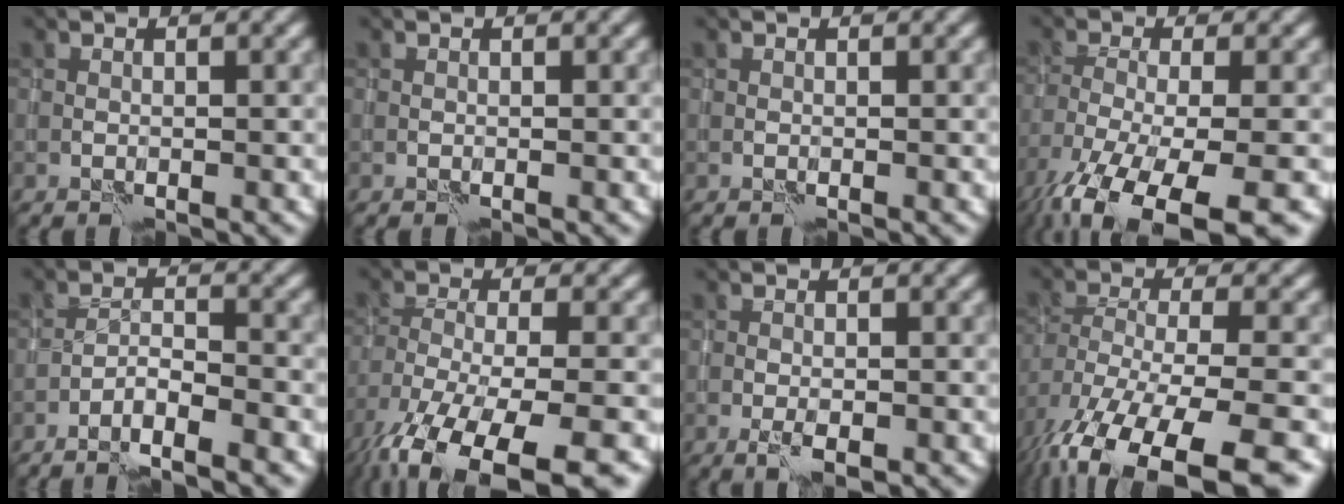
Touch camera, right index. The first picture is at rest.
{"total": 0.0}
{"total": 0.0}
{"total": 12.5, "force": [-8.9, 4.0, 7.9], "torque": [-0.165, -0.047, -0.122]}
{"total": 3.7, "force": [-2.8, 0.5, 2.3], "torque": [-0.037, 0.007, -0.051]}
{"total": 13.6, "force": [-9.9, 4.8, 7.9], "torque": [-0.165, -0.047, -0.130]}
{"total": 1.9, "force": [-0.8, 0.6, 1.6], "torque": [-0.033, -0.003, -0.013]}
{"total": 14.0, "force": [-8.8, 6.4, 8.8], "torque": [-0.178, -0.048, -0.100]}